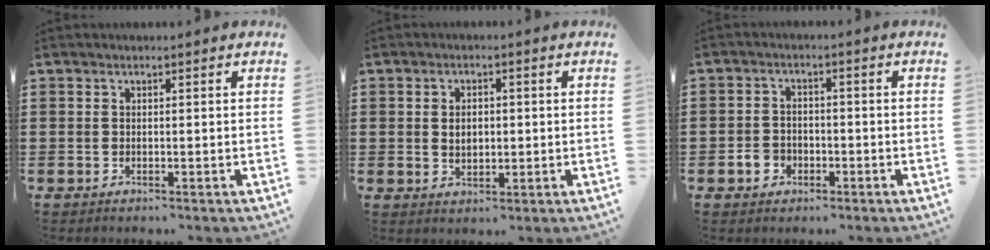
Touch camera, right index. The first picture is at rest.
{"total": 2.8, "force": [0.1, 1.7, 2.3], "torque": [-0.040, 0.001, -0.001]}
{"total": 3.1, "force": [-1.5, 2.5, 1.2], "torque": [-0.031, 0.003, -0.031]}